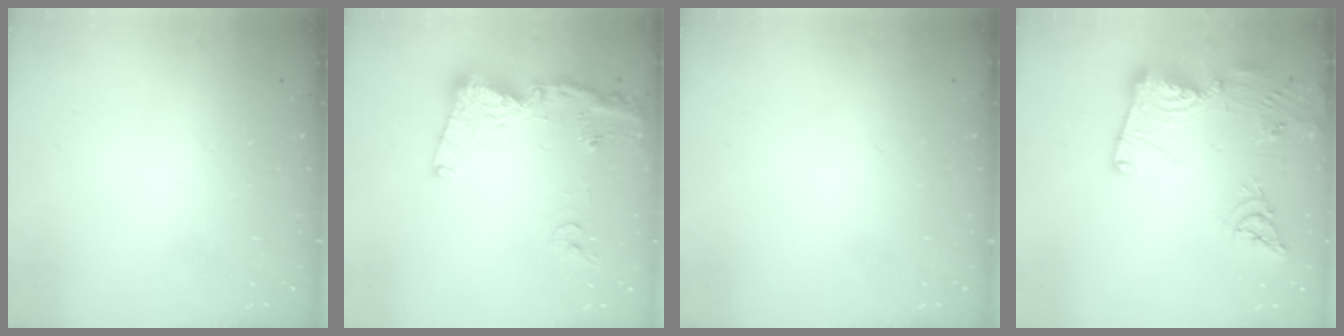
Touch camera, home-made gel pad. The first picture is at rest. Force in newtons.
{"total": 15.8, "press": 15.7, "slide": 1.8}
{"total": 0.0}
{"total": 18.1, "press": 18.0, "slide": 1.7}